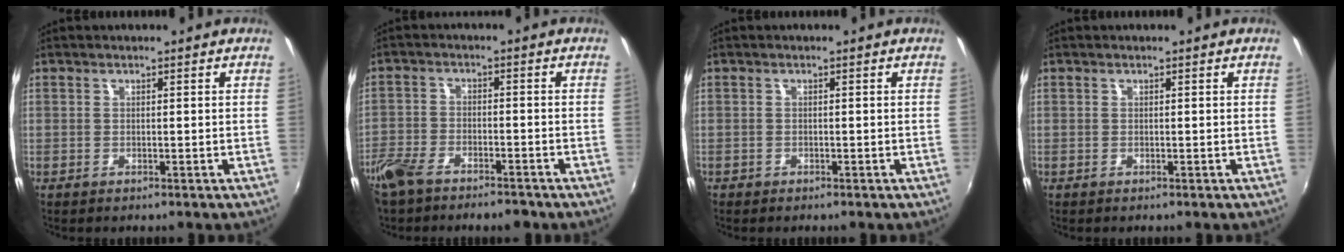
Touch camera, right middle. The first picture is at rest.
{"total": 8.4, "force": [-6.7, 3.5, 3.8], "torque": [-0.102, -0.012, -0.124]}
{"total": 0.8, "force": [-0.6, 0.5, 0.0], "torque": [-0.003, -0.002, -0.011]}
{"total": 0.0}